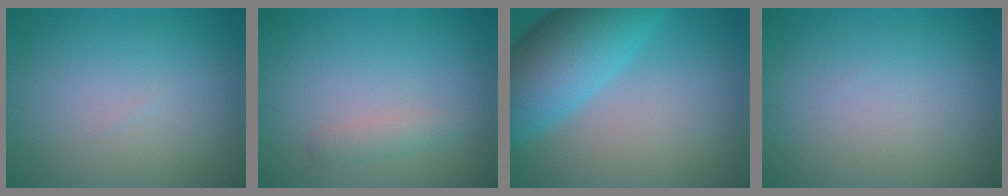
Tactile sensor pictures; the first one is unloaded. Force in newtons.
{"total": 1.3, "press": 1.3, "slide": 0.0}
{"total": 9.3, "press": 9.3, "slide": 0.4}
{"total": 0.0}